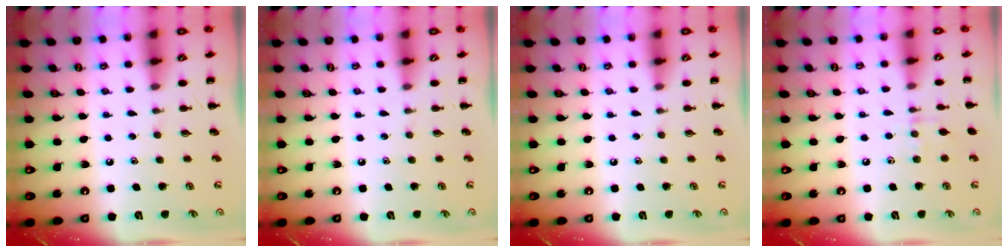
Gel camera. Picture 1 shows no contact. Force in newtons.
{"total": 0.0}
{"total": 0.0}
{"total": 5.3, "press": 5.0, "slide": 1.7}